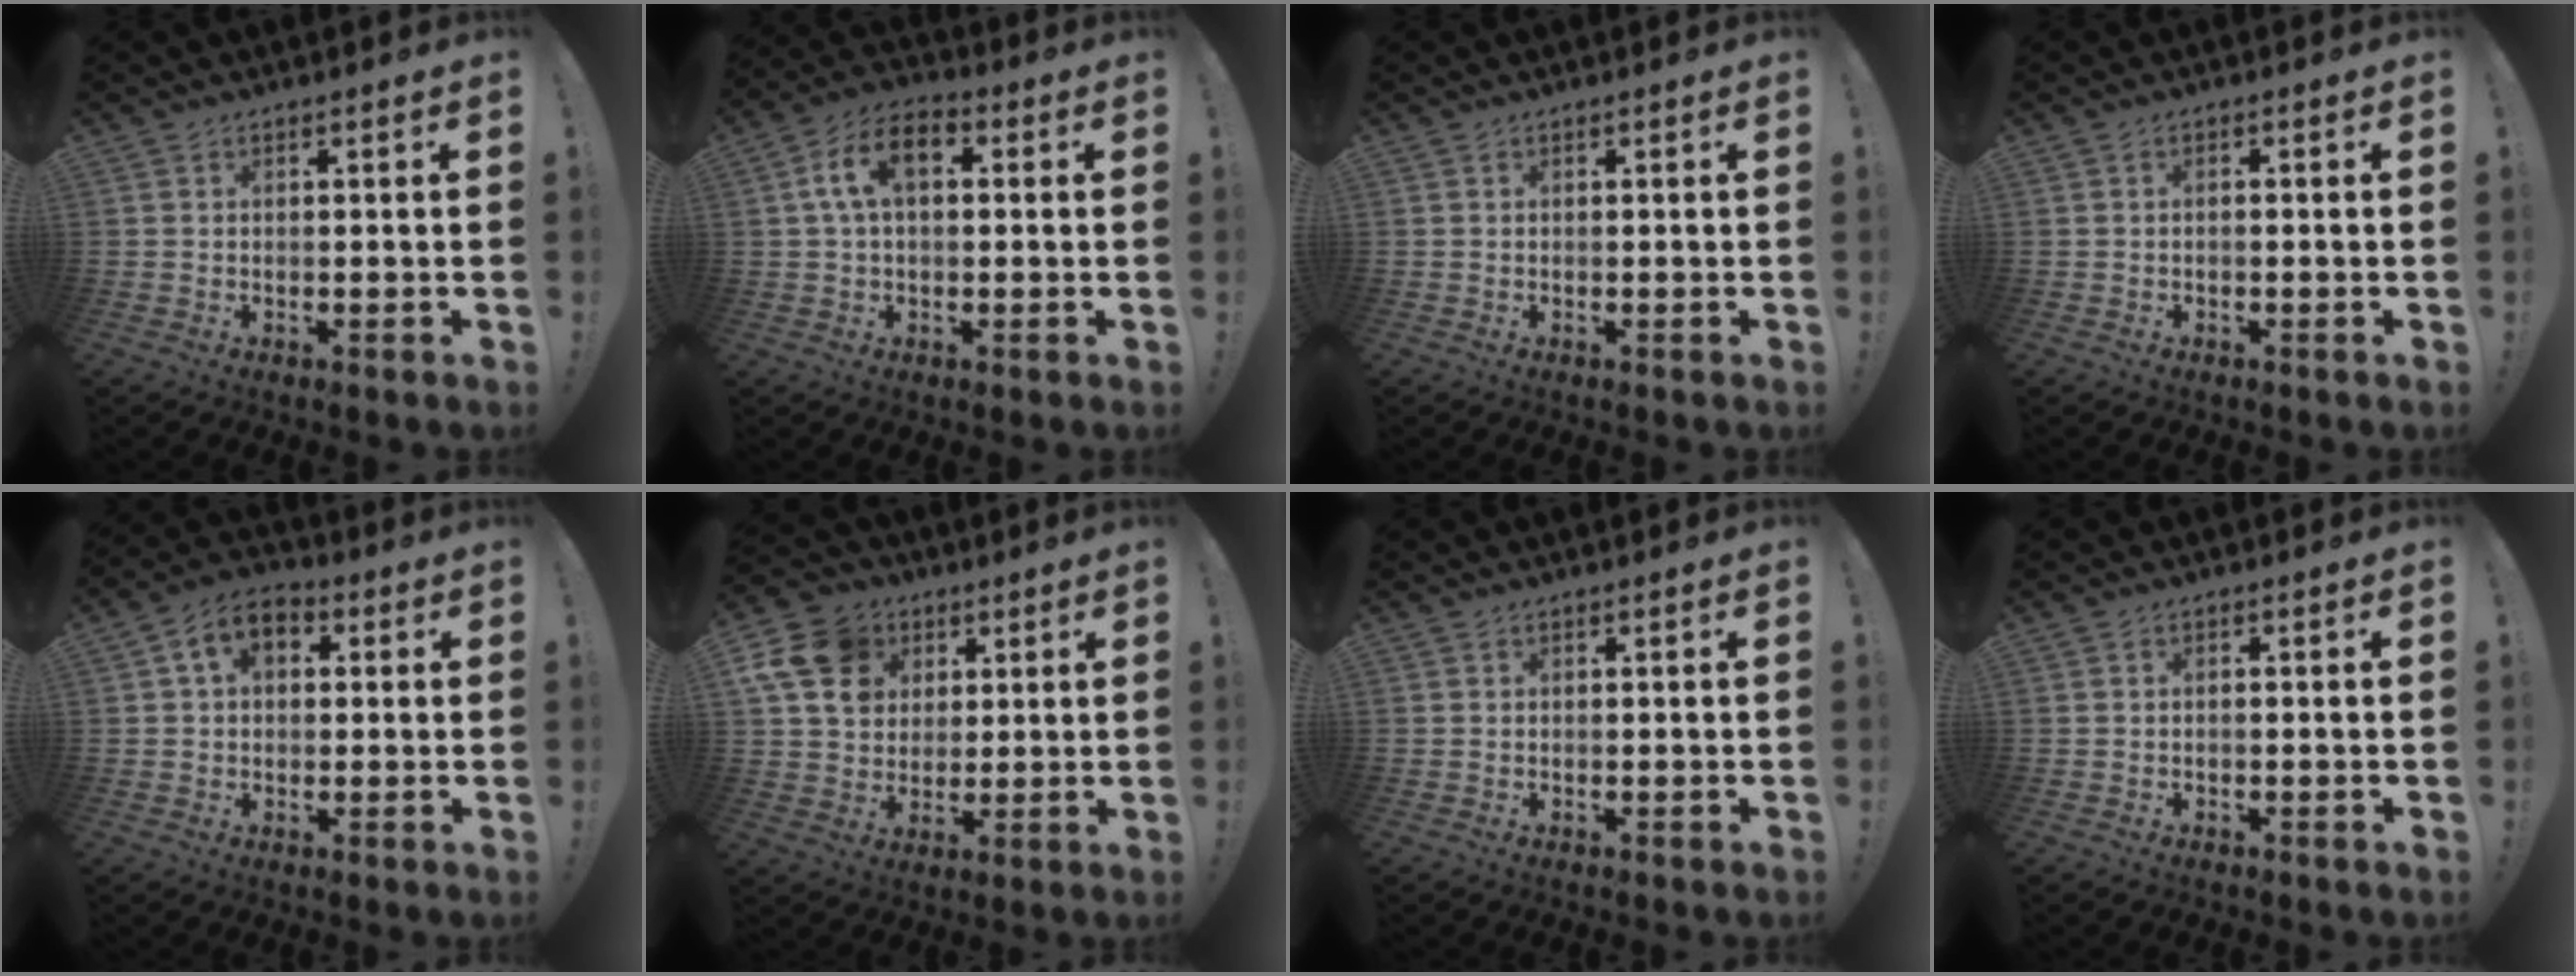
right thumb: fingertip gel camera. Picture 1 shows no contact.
{"total": 10.6, "force": [2.5, 6.4, 8.1], "torque": [-0.142, 0.015, 0.049]}
{"total": 0.0}
{"total": 1.0, "force": [-0.8, 0.0, 0.6], "torque": [-0.011, -0.001, -0.014]}
{"total": 8.1, "force": [2.3, 5.6, 5.4], "torque": [-0.089, 0.008, 0.045]}
{"total": 15.8, "force": [5.7, 12.7, 7.4], "torque": [-0.131, -0.022, 0.115]}
{"total": 0.0}
{"total": 0.8, "force": [-0.6, -0.1, 0.4], "torque": [-0.007, 0.000, -0.011]}